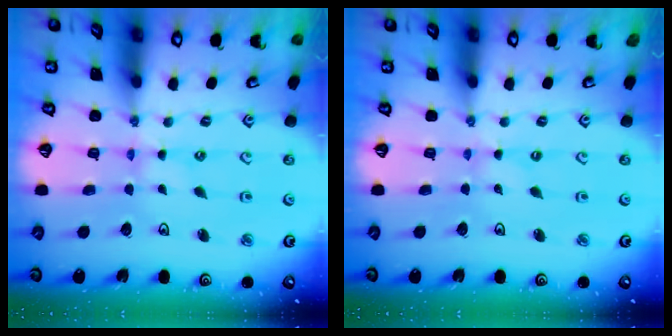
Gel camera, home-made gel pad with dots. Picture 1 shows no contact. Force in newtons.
{"total": 0.0}